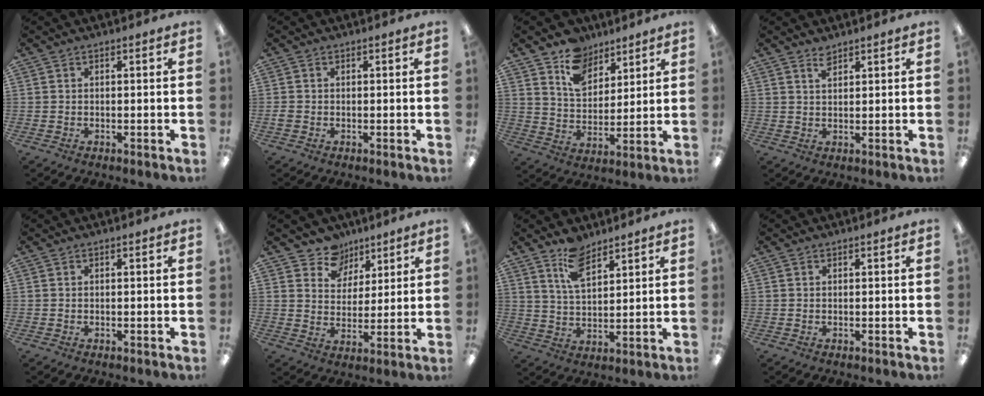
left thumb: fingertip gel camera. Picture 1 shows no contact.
{"total": 1.2, "force": [-0.3, 1.0, 0.6], "torque": [-0.010, 0.005, -0.006]}
{"total": 11.1, "force": [7.9, 7.1, 3.2], "torque": [-0.060, -0.045, 0.151]}
{"total": 2.4, "force": [2.1, 0.9, 1.0], "torque": [-0.015, -0.004, 0.037]}
{"total": 0.0}
{"total": 8.6, "force": [6.3, 5.9, 0.2], "torque": [-0.013, -0.051, 0.118]}
{"total": 8.9, "force": [6.3, 4.2, 4.7], "torque": [-0.092, -0.022, 0.116]}
{"total": 0.0}